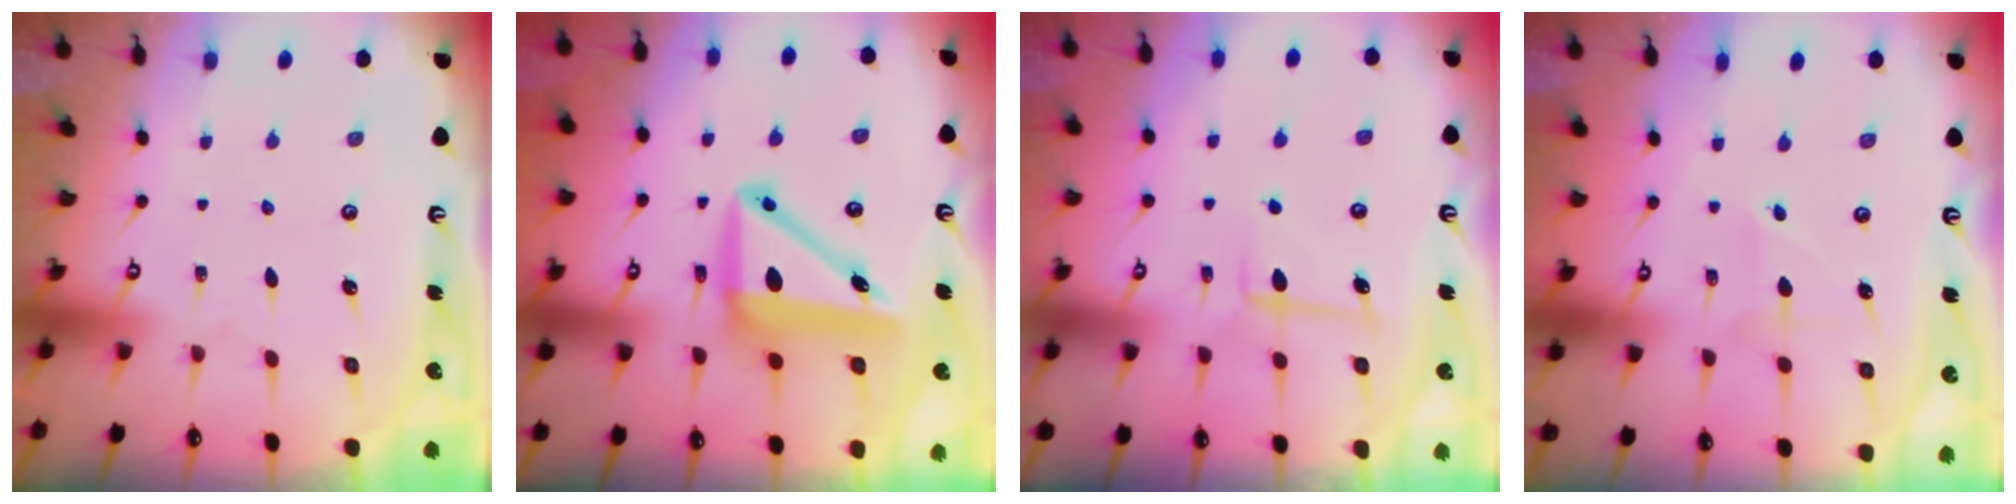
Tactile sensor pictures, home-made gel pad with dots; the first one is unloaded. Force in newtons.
{"total": 11.5, "press": 11.2, "slide": 2.8}
{"total": 5.9, "press": 5.9, "slide": 0.9}
{"total": 4.1, "press": 4.0, "slide": 0.6}